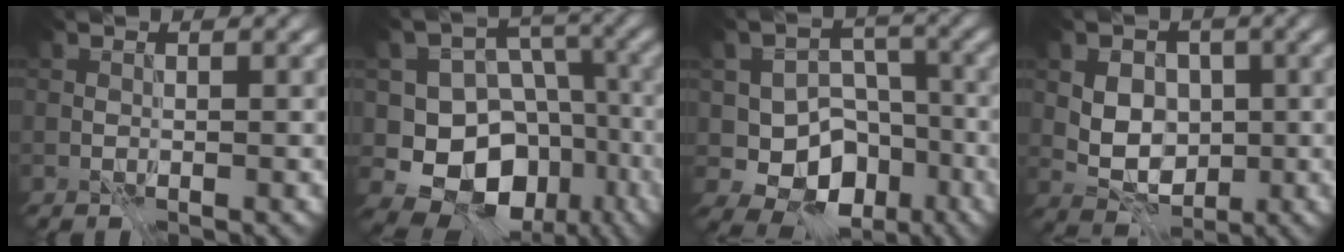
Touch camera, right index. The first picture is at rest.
{"total": 11.5, "force": [-4.7, 9.1, 5.2], "torque": [-0.082, -0.004, -0.086]}
{"total": 8.7, "force": [-3.5, 6.5, 4.6], "torque": [-0.049, -0.006, -0.063]}
{"total": 5.8, "force": [0.1, 4.5, 3.6], "torque": [-0.044, 0.008, -0.012]}